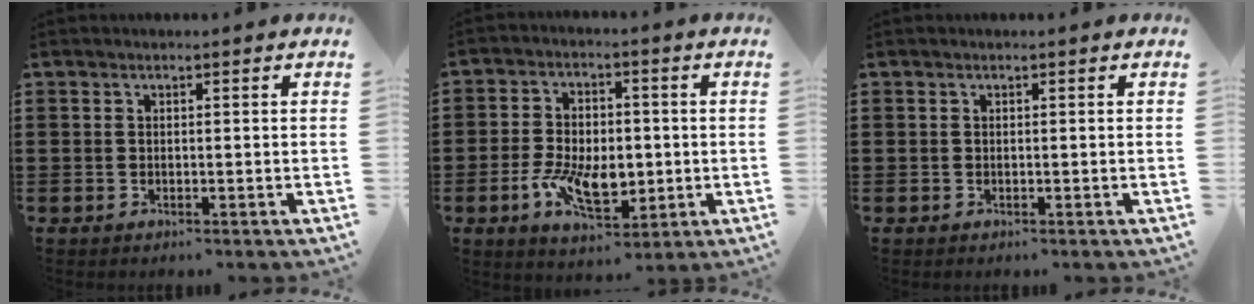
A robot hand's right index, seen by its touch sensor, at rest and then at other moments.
{"total": 9.5, "force": [-2.1, 5.5, 7.5], "torque": [-0.153, 0.002, -0.040]}
{"total": 0.0}